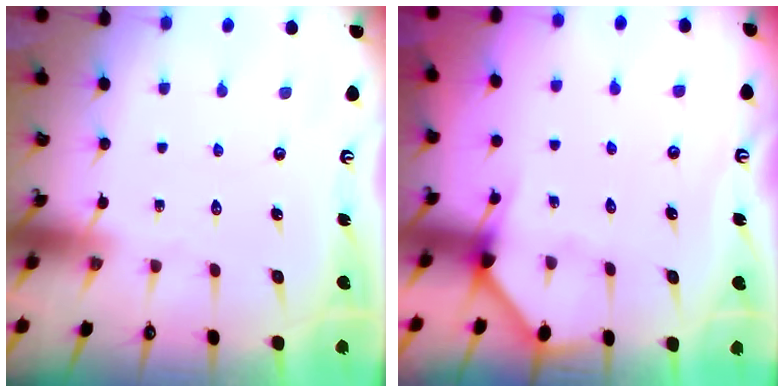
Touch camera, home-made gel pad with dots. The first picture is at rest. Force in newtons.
{"total": 3.4, "press": 3.4, "slide": 0.2}